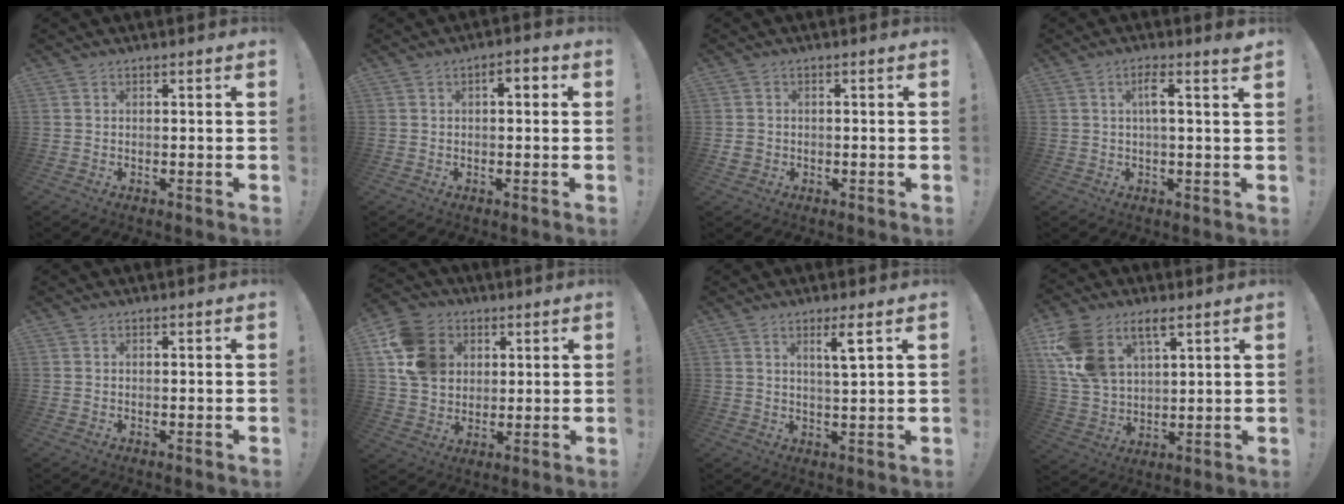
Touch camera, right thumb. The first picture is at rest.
{"total": 3.1, "force": [-0.2, 1.7, 2.6], "torque": [-0.028, 0.006, -0.012]}
{"total": 2.4, "force": [-0.2, 2.2, 0.9], "torque": [-0.022, 0.007, 0.000]}
{"total": 5.0, "force": [1.9, 0.3, 4.6], "torque": [-0.071, -0.014, 0.024]}
{"total": 0.0}
{"total": 15.0, "force": [4.2, 12.4, 7.3], "torque": [-0.122, -0.012, 0.090]}
{"total": 5.2, "force": [2.6, 0.0, 4.5], "torque": [-0.064, -0.009, 0.033]}
{"total": 12.8, "force": [7.1, 7.7, 7.3], "torque": [-0.162, -0.026, 0.140]}